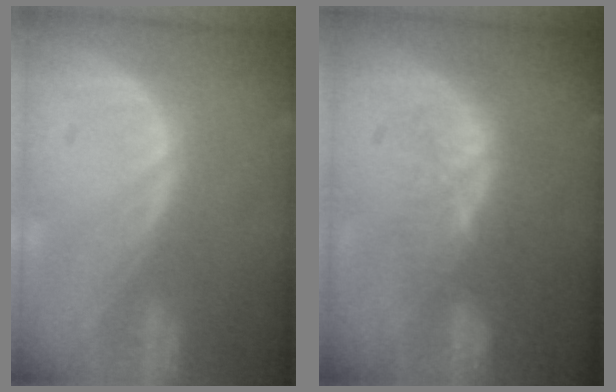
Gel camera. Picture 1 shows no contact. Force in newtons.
{"total": 5.7, "press": 5.3, "slide": 2.0}